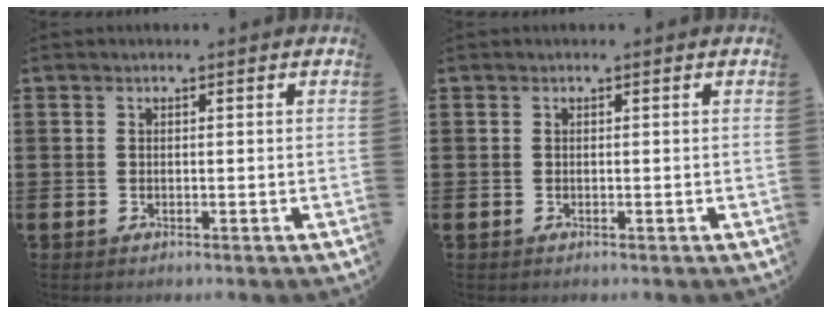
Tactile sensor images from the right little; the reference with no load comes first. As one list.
[{"total": 0.0}]